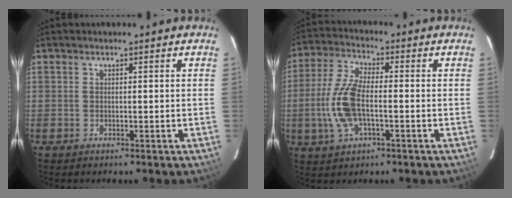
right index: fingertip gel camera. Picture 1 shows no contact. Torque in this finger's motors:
{"motor_torque": [1.32, -0.08, 0.43, 0.12]}